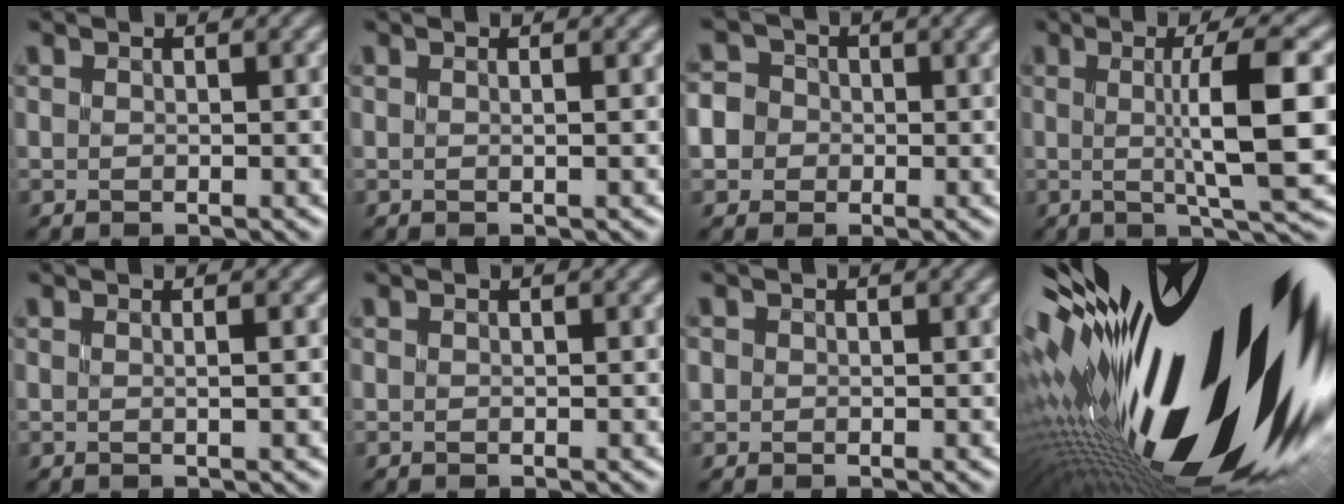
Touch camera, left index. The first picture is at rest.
{"total": 1.0, "force": [0.0, 0.4, 0.9], "torque": [-0.011, 0.001, -0.010]}
{"total": 4.7, "force": [-0.5, 4.5, 1.4], "torque": [-0.029, 0.026, -0.031]}
{"total": 8.2, "force": [0.1, 1.4, 8.0], "torque": [-0.114, 0.001, 0.005]}
{"total": 1.5, "force": [0.1, 0.6, 1.4], "torque": [-0.015, 0.002, -0.014]}
{"total": 0.0}
{"total": 0.5, "force": [-0.1, 0.4, -0.3], "torque": [0.001, -0.003, 0.001]}
{"total": 23.2, "force": [1.1, 9.0, 21.3], "torque": [-0.366, -0.043, 0.020]}